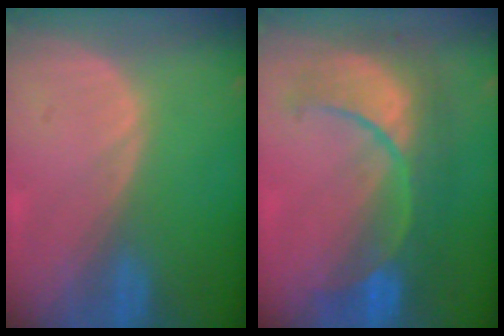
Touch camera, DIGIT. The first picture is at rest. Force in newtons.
{"total": 9.6, "press": 9.6, "slide": 0.7}